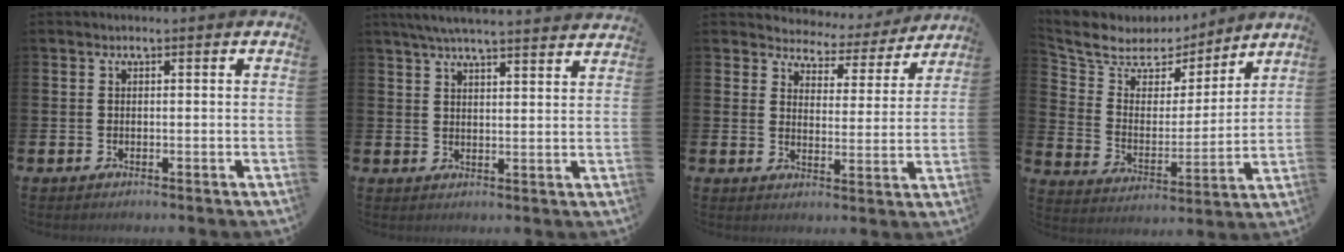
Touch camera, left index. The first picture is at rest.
{"total": 5.5, "force": [5.3, -0.1, 1.5], "torque": [-0.046, -0.020, 0.096]}
{"total": 4.3, "force": [4.0, 1.5, -0.1], "torque": [-0.016, -0.040, 0.062]}
{"total": 7.7, "force": [6.7, 3.7, 1.0], "torque": [-0.067, -0.045, 0.117]}